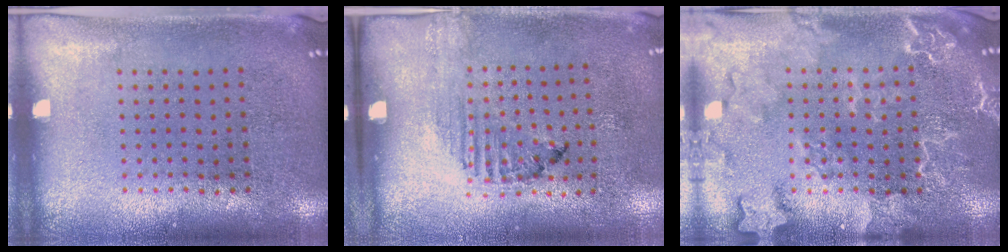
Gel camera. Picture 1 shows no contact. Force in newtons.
{"total": 1.5, "press": 1.2, "slide": 0.8}
{"total": 4.0, "press": 4.0, "slide": 0.6}